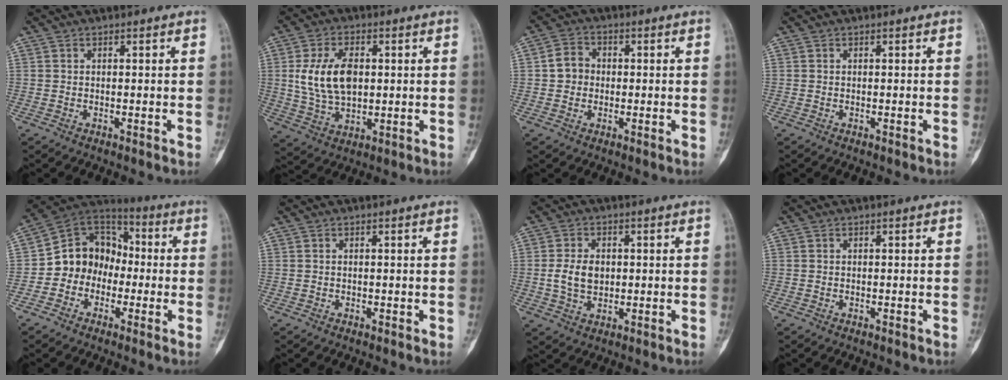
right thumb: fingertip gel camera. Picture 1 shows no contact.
{"total": 11.7, "force": [1.6, 7.1, 9.1], "torque": [-0.165, -0.004, 0.037]}
{"total": 4.5, "force": [0.0, 4.0, 2.0], "torque": [-0.022, 0.010, -0.007]}
{"total": 0.0}
{"total": 12.5, "force": [-2.2, 10.6, 6.1], "torque": [-0.059, 0.052, -0.054]}
{"total": 0.0}
{"total": 6.0, "force": [0.2, 4.2, 4.2], "torque": [-0.069, 0.000, 0.006]}
{"total": 0.0}